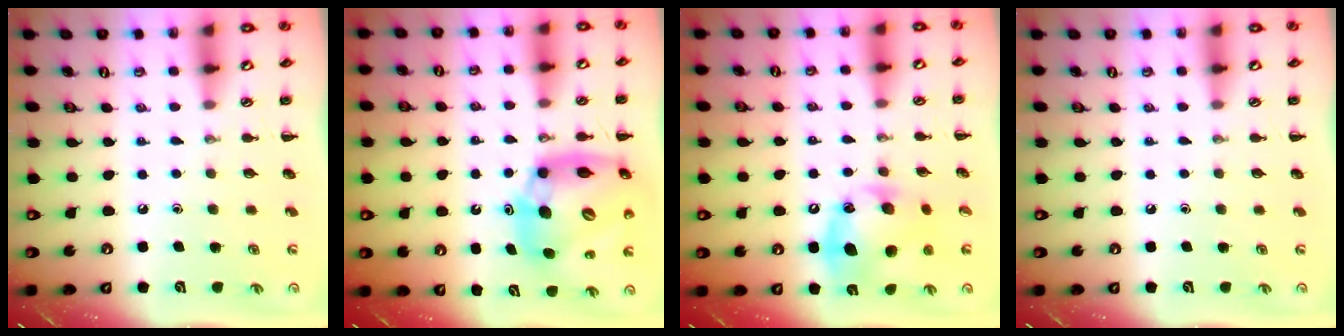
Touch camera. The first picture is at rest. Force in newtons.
{"total": 15.1, "press": 14.6, "slide": 3.9}
{"total": 14.7, "press": 14.7, "slide": 0.9}
{"total": 0.0}